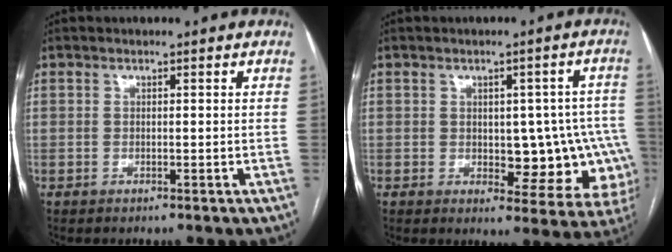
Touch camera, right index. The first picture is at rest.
{"total": 11.2, "force": [-1.4, 5.6, 9.6], "torque": [-0.092, 0.016, -0.005]}